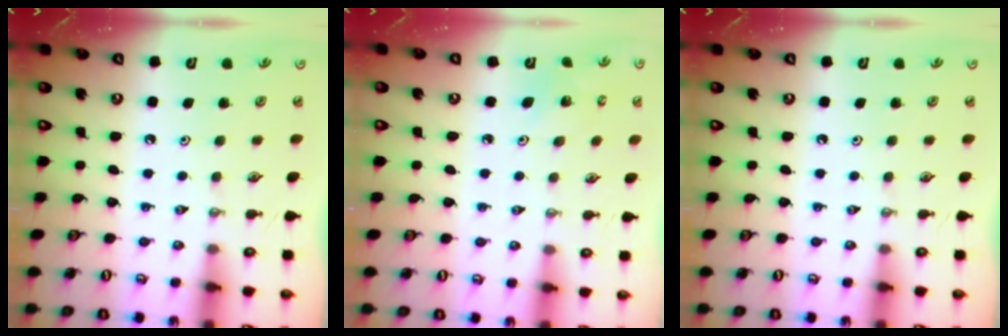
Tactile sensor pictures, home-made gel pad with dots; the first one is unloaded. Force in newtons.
{"total": 2.4, "press": 2.4, "slide": 0.2}
{"total": 0.0}